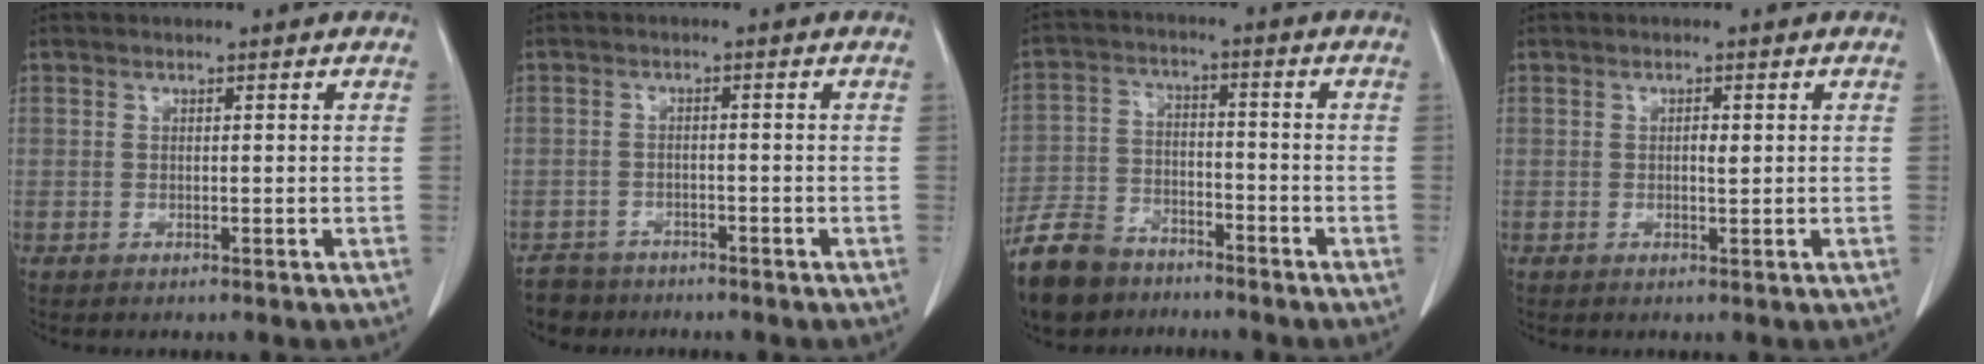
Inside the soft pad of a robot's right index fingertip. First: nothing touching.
{"total": 4.0, "force": [-3.2, 2.4, -0.7], "torque": [0.012, 0.004, -0.060]}
{"total": 10.8, "force": [-8.6, 5.4, 3.6], "torque": [-0.085, -0.009, -0.159]}
{"total": 1.1, "force": [0.1, 0.4, 1.0], "torque": [-0.020, 0.000, 0.004]}